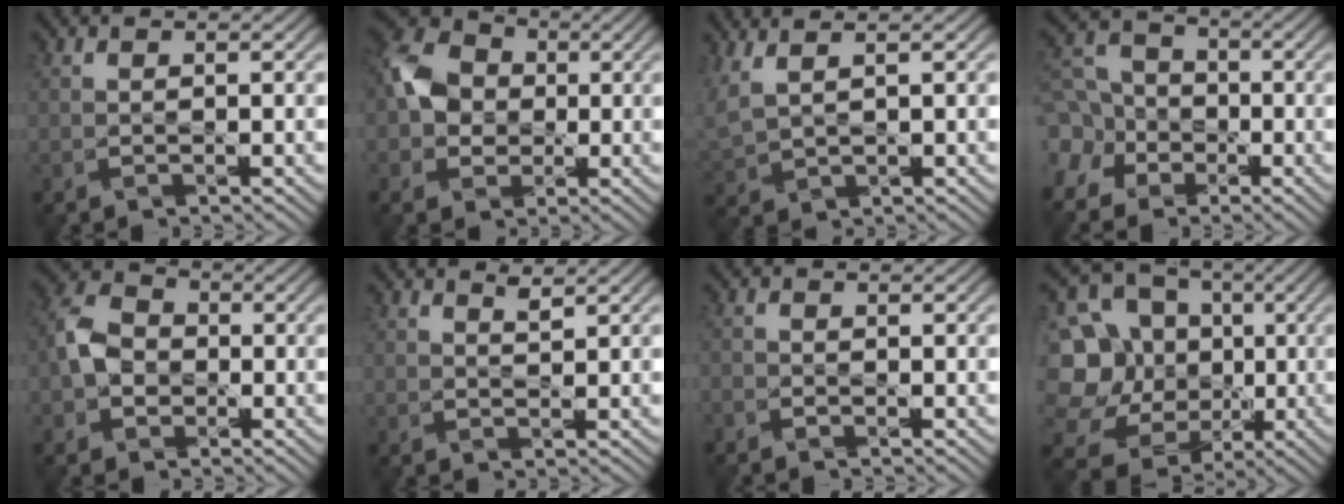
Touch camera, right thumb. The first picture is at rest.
{"total": 7.1, "force": [0.1, 5.7, 4.3], "torque": [-0.109, 0.016, -0.009]}
{"total": 3.6, "force": [2.6, 0.7, 2.4], "torque": [-0.085, 0.009, 0.060]}
{"total": 11.9, "force": [-4.3, 9.6, 5.6], "torque": [-0.174, -0.026, -0.103]}
{"total": 5.5, "force": [-1.2, 4.3, 3.3], "torque": [-0.084, 0.008, -0.037]}
{"total": 1.4, "force": [1.2, -0.2, 0.7], "torque": [-0.021, -0.001, 0.027]}
{"total": 2.2, "force": [-1.8, 0.8, 1.0], "torque": [-0.024, -0.002, -0.033]}
{"total": 19.6, "force": [-0.3, 18.0, 7.9], "torque": [-0.260, 0.034, -0.023]}